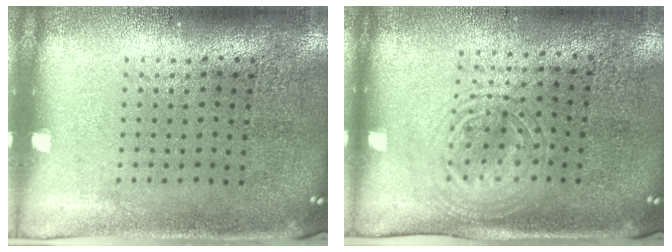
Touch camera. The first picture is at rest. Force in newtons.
{"total": 1.5, "press": 1.3, "slide": 0.6}